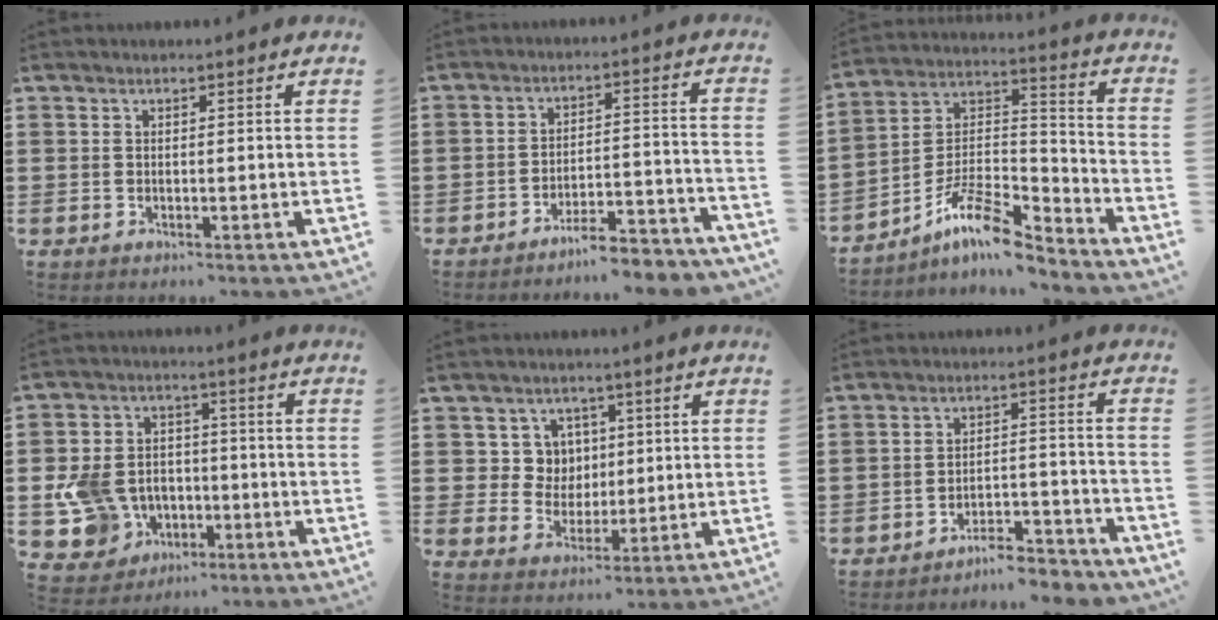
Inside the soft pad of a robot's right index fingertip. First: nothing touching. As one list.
[{"total": 5.9, "force": [-5.6, 0.0, 1.8], "torque": [-0.029, 0.002, -0.107]}, {"total": 10.7, "force": [-8.3, 2.5, 6.2], "torque": [-0.130, 0.007, -0.166]}, {"total": 9.3, "force": [-2.2, 8.2, 3.9], "torque": [-0.126, 0.018, -0.036]}, {"total": 5.9, "force": [1.7, 5.5, 1.5], "torque": [-0.049, 0.015, 0.029]}, {"total": 5.8, "force": [-5.6, 0.4, 1.2], "torque": [-0.019, 0.009, -0.110]}]